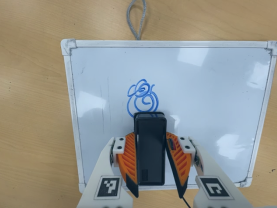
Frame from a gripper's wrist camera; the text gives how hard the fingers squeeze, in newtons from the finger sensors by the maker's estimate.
{"total": 6.1, "left": 5.0, "right": 7.2}